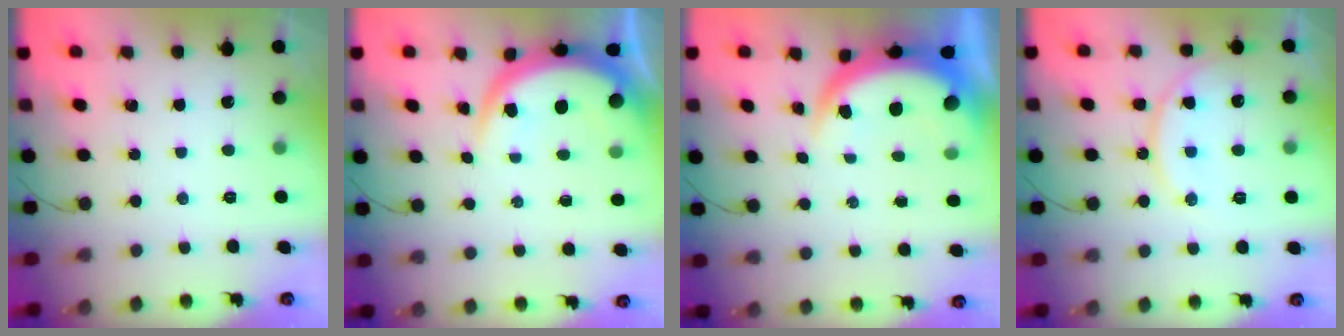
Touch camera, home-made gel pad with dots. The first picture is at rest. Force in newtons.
{"total": 8.2, "press": 8.1, "slide": 1.0}
{"total": 6.7, "press": 6.7, "slide": 0.7}
{"total": 13.8, "press": 13.8, "slide": 1.3}